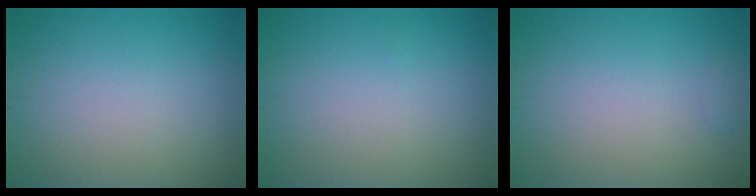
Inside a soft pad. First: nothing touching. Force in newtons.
{"total": 0.0}
{"total": 0.6, "press": 0.6, "slide": 0.1}